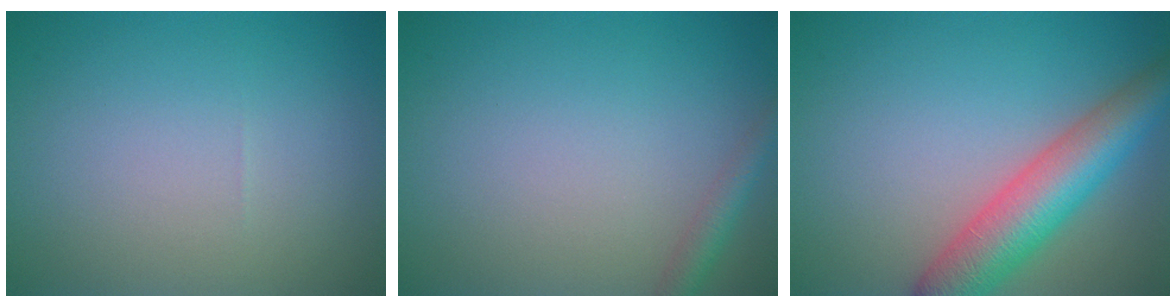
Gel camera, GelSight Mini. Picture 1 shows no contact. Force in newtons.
{"total": 1.8, "press": 1.8, "slide": 0.1}
{"total": 7.1, "press": 7.1, "slide": 0.3}